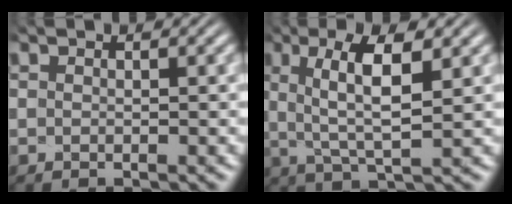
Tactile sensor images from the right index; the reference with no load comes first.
{"total": 5.5, "force": [0.4, 2.4, 4.9], "torque": [-0.099, -0.008, 0.013]}